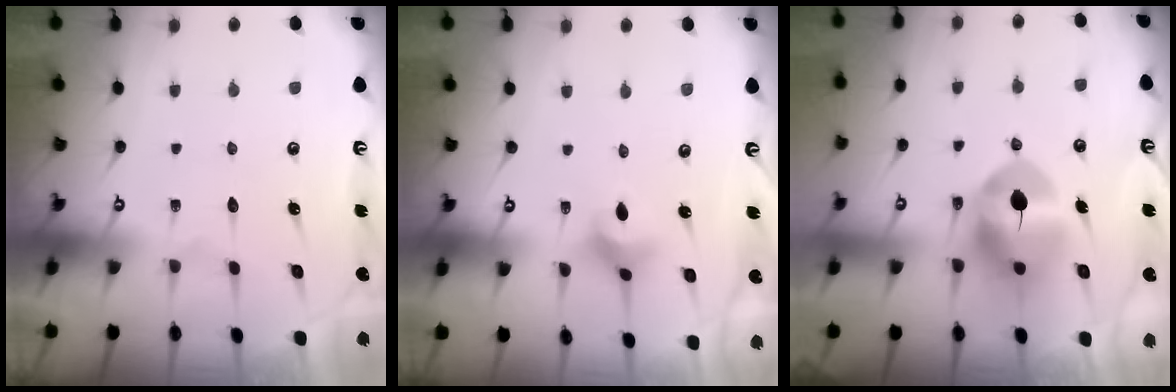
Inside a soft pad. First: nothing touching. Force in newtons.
{"total": 4.5, "press": 4.4, "slide": 1.0}
{"total": 9.6, "press": 9.5, "slide": 1.4}